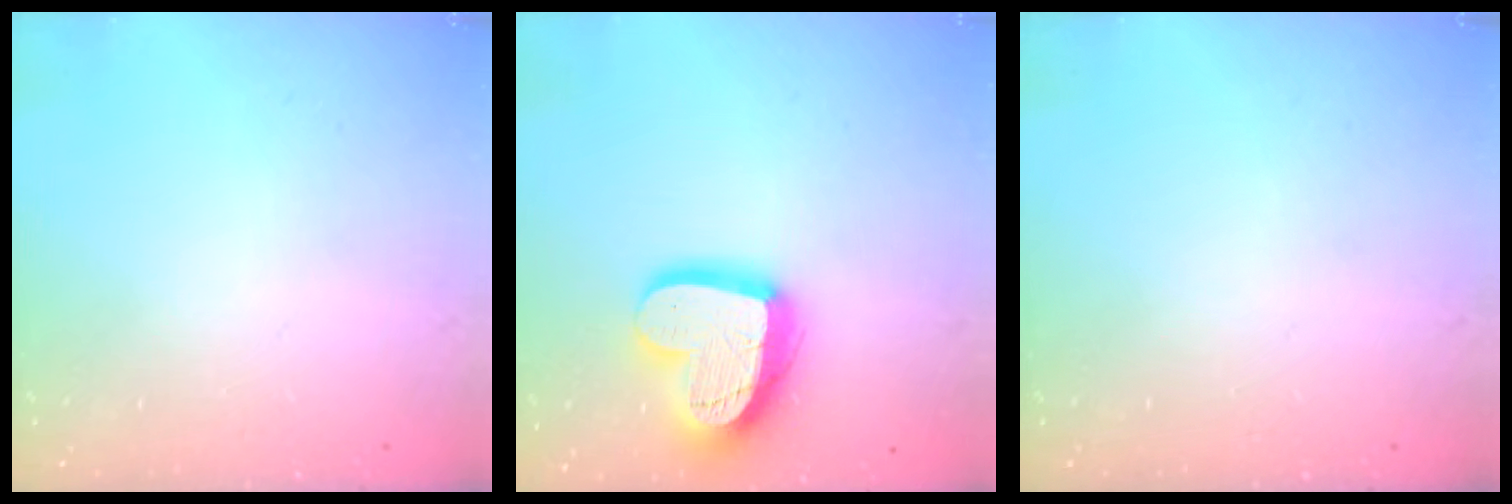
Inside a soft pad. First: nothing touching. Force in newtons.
{"total": 18.8, "press": 18.7, "slide": 1.8}
{"total": 0.0}